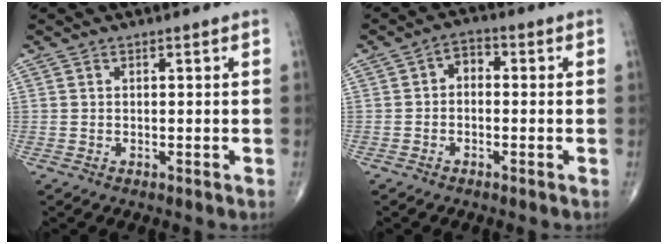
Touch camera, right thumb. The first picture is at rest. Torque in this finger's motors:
{"motor_torque": [-0.37, 0.29, 0.08, -0.25, 0.08]}